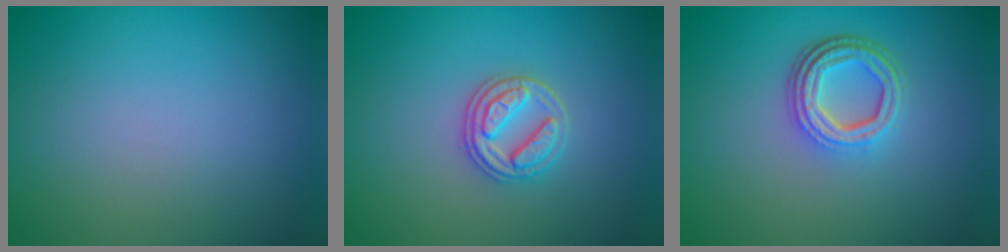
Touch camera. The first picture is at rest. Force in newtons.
{"total": 3.0, "press": 2.8, "slide": 1.0}
{"total": 4.2, "press": 3.2, "slide": 2.7}